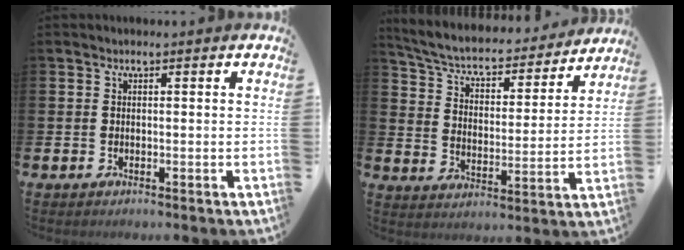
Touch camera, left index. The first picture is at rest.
{"total": 6.0, "force": [5.4, 1.5, 2.1], "torque": [-0.071, -0.044, 0.085]}